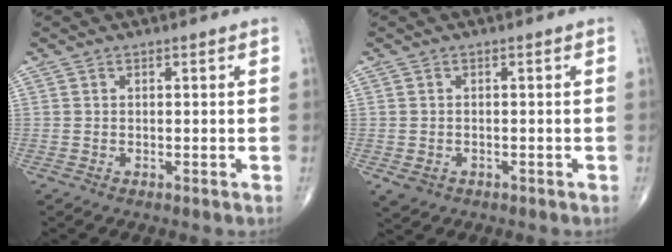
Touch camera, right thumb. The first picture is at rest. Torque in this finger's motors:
{"motor_torque": [0.92, 0.87, -0.03, -0.37, 0.01]}